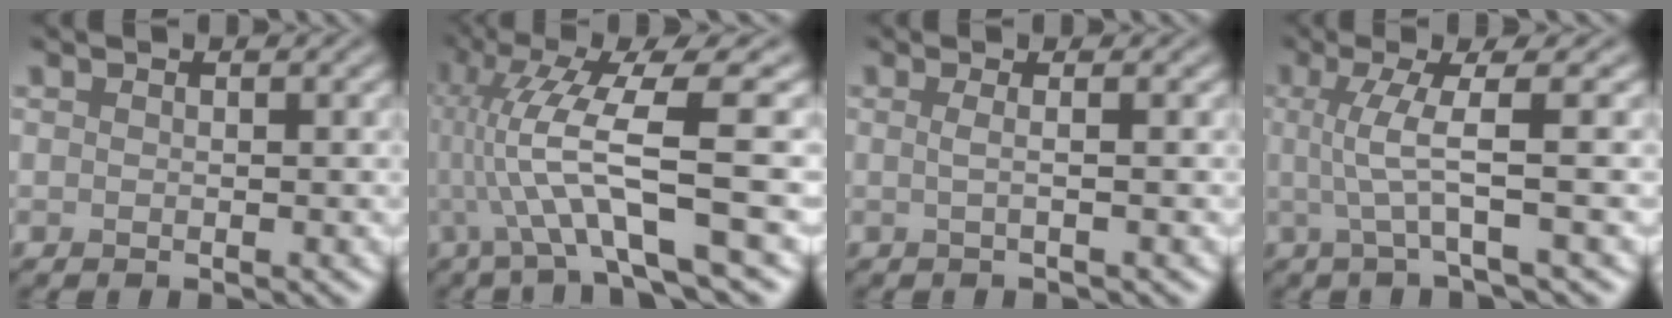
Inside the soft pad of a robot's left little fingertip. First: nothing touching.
{"total": 9.6, "force": [-0.6, 1.8, 9.4], "torque": [-0.166, 0.005, -0.011]}
{"total": 1.9, "force": [0.0, 0.8, 1.7], "torque": [-0.019, -0.001, -0.030]}
{"total": 4.2, "force": [-0.2, 0.6, 4.2], "torque": [-0.076, 0.004, -0.004]}